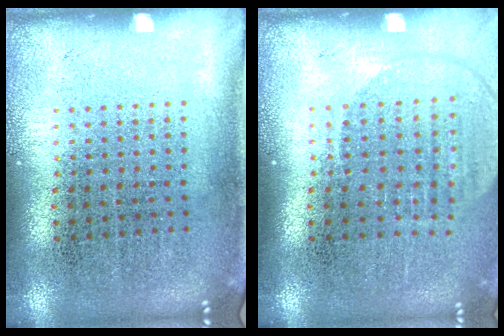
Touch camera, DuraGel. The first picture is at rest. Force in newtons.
{"total": 1.8, "press": 1.5, "slide": 0.9}